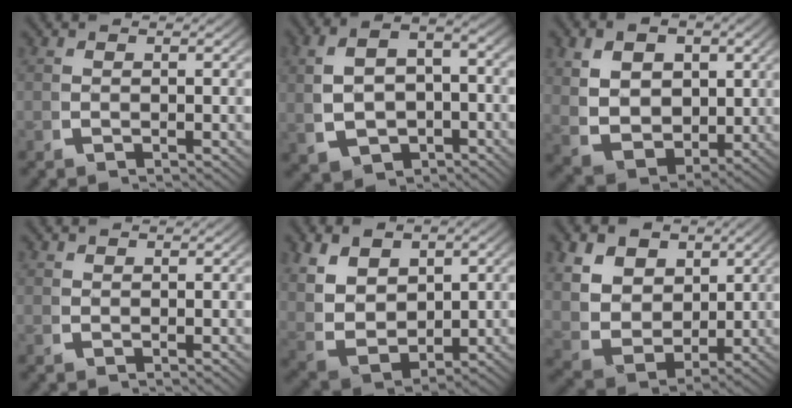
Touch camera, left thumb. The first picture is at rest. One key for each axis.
{"total": 7.1, "fx": -0.7, "fy": 5.1, "fz": 4.9, "tx": -0.077, "ty": -0.012, "tz": -0.001}
{"total": 9.5, "fx": 0.0, "fy": 7.3, "fz": 6.1, "tx": -0.137, "ty": -0.045, "tz": 0.019}
{"total": 0.6, "fx": 0.5, "fy": 0.2, "fz": -0.1, "tx": 0.005, "ty": 0.001, "tz": 0.013}
{"total": 10.0, "fx": 0.1, "fy": 7.5, "fz": 6.6, "tx": -0.159, "ty": -0.035, "tz": 0.019}
{"total": 10.2, "fx": 1.0, "fy": 8.0, "fz": 6.2, "tx": -0.150, "ty": -0.040, "tz": 0.026}